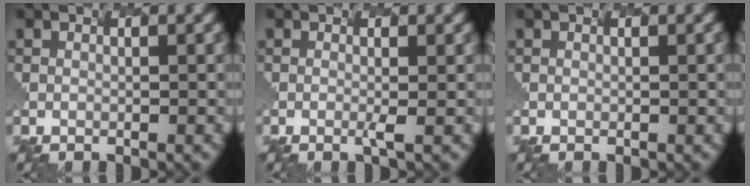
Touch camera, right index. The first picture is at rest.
{"total": 0.6, "force": [-0.3, -0.2, 0.4], "torque": [-0.014, -0.002, -0.003]}
{"total": 0.0}